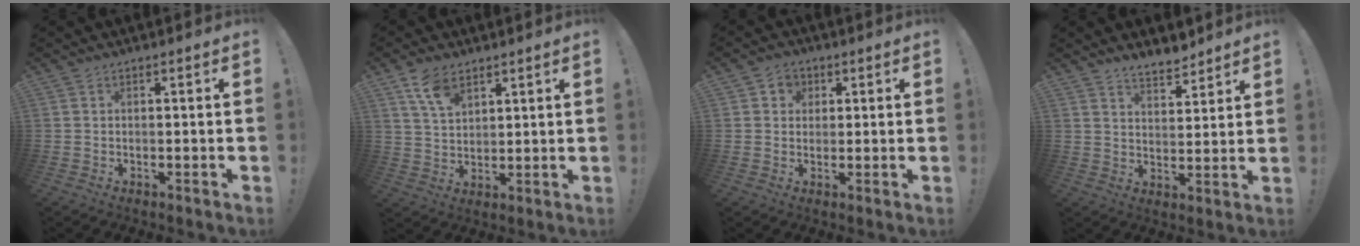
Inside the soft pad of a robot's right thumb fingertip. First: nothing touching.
{"total": 9.1, "force": [6.0, 5.2, 4.4], "torque": [-0.073, -0.027, 0.113]}
{"total": 4.1, "force": [1.3, 3.7, 1.2], "torque": [-0.016, -0.002, 0.022]}
{"total": 6.2, "force": [5.7, 1.9, 1.5], "torque": [-0.019, -0.045, 0.104]}